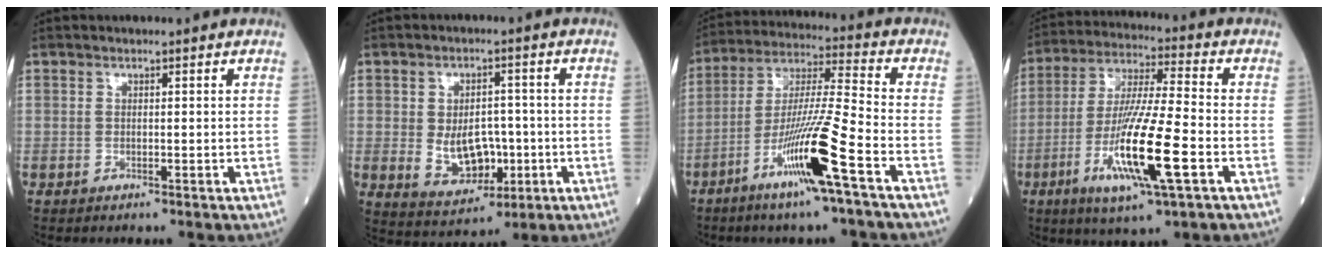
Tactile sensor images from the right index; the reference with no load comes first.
{"total": 7.1, "force": [-0.6, 5.0, 5.0], "torque": [-0.082, 0.004, 0.006]}
{"total": 13.8, "force": [-6.5, -0.9, 12.1], "torque": [-0.238, -0.013, -0.124]}
{"total": 15.8, "force": [-5.1, 1.0, 15.0], "torque": [-0.292, -0.022, -0.094]}